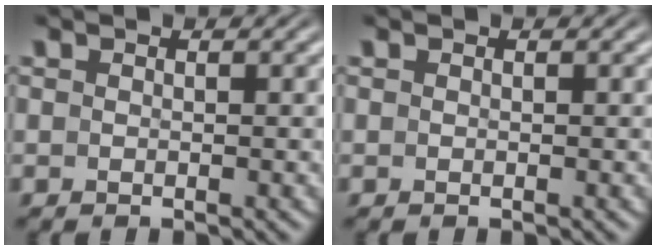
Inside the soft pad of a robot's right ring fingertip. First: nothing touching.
{"total": 0.0}